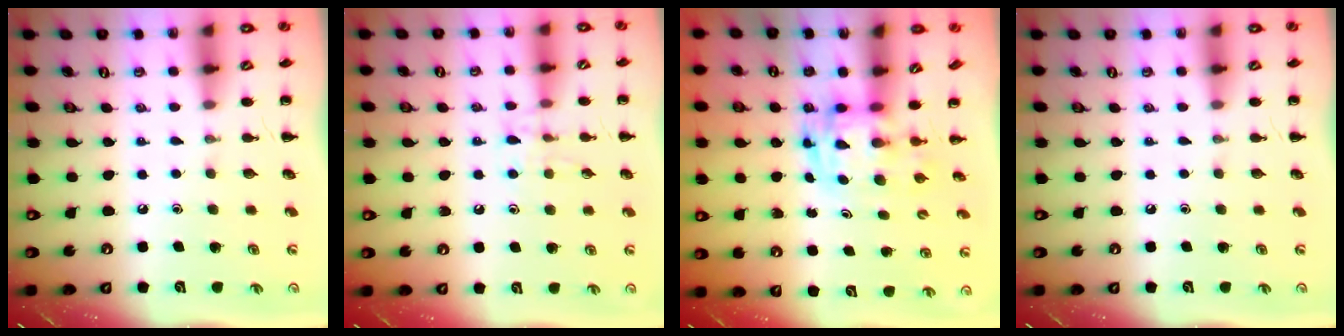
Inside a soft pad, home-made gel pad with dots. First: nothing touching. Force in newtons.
{"total": 8.0, "press": 7.9, "slide": 1.3}
{"total": 2.8, "press": 2.7, "slide": 0.6}
{"total": 0.0}